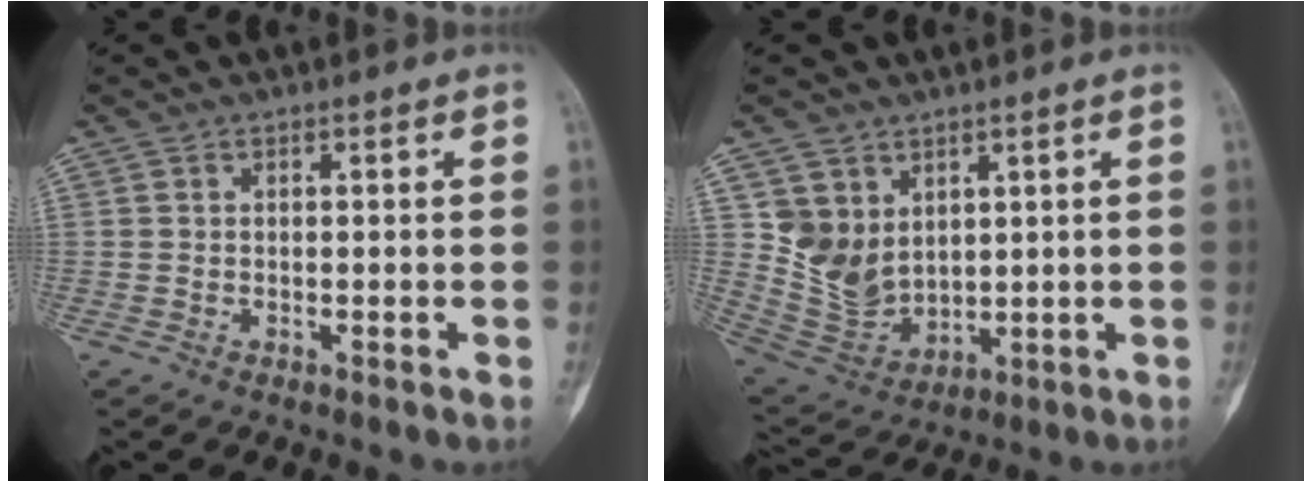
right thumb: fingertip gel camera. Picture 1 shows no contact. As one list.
[{"total": 9.8, "force": [3.8, 7.6, 4.7], "torque": [-0.061, -0.032, 0.100]}]